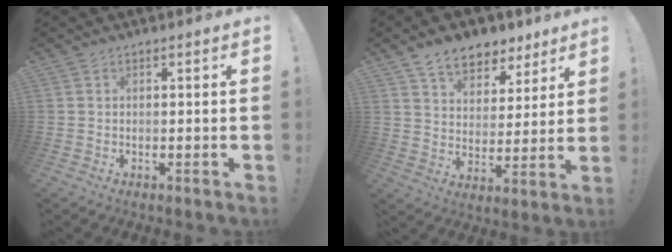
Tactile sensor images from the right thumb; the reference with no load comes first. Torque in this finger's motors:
{"motor_torque": [-0.29, 0.76, 0.56, 0.40, 0.01]}